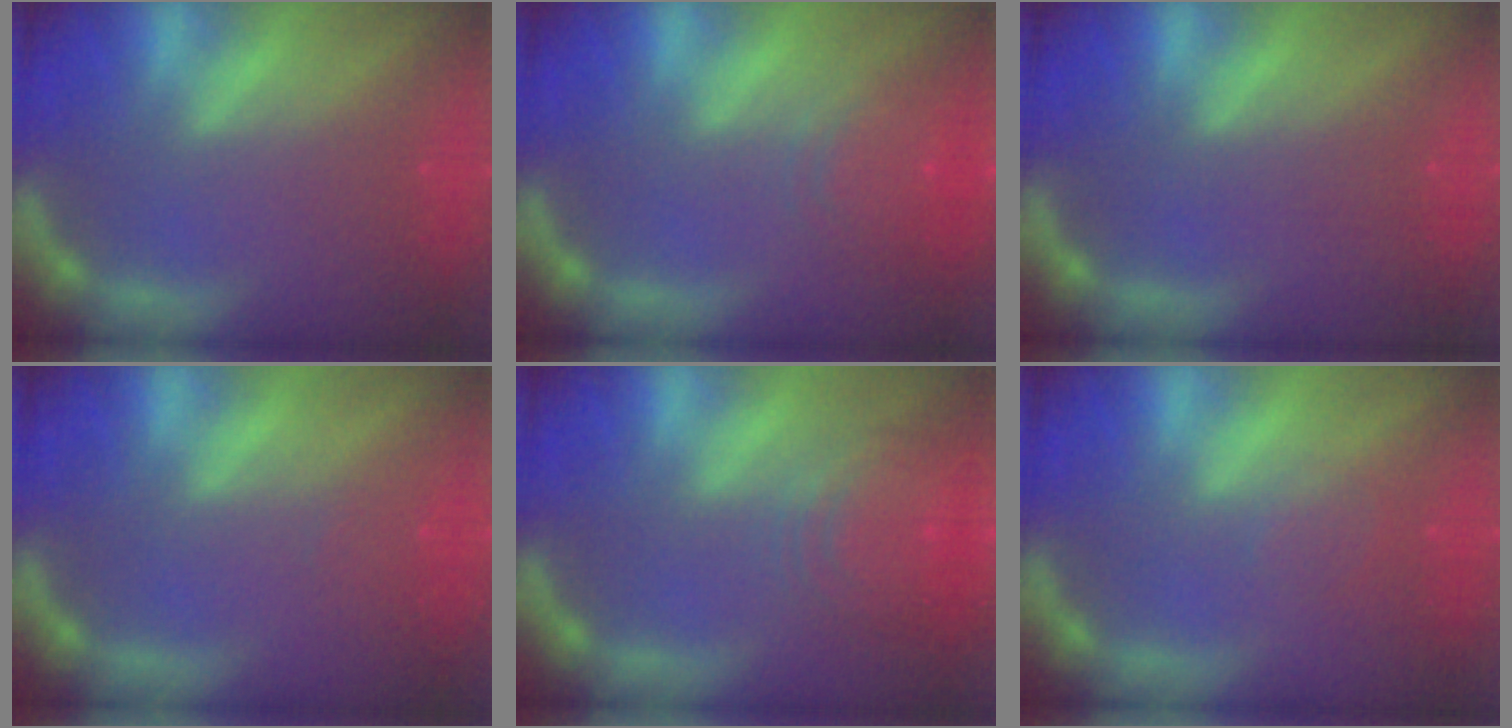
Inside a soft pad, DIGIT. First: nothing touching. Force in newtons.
{"total": 5.1}
{"total": 0.0}
{"total": 1.0}
{"total": 8.5}
{"total": 1.5}